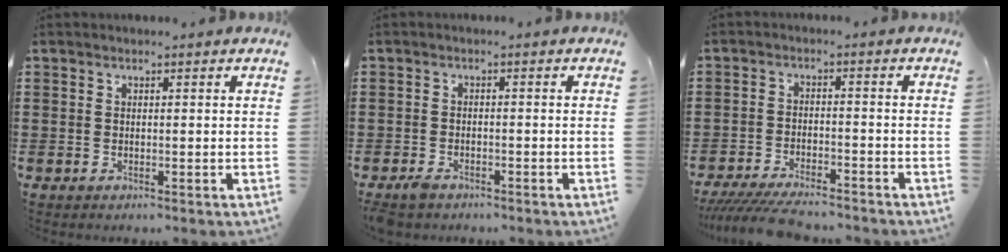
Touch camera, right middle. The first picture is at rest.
{"total": 1.6, "force": [-1.3, 0.7, 0.6], "torque": [-0.022, -0.001, -0.030]}
{"total": 5.2, "force": [-4.9, 0.6, 1.7], "torque": [-0.039, -0.007, -0.097]}